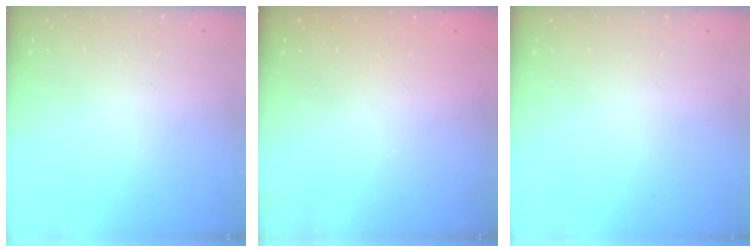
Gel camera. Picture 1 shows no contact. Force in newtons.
{"total": 2.3, "press": 2.2, "slide": 0.8}
{"total": 0.0}